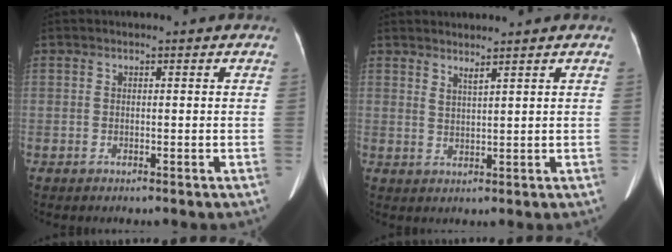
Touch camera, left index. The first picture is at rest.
{"total": 1.7, "force": [1.5, -0.5, 0.8], "torque": [-0.020, -0.016, 0.029]}